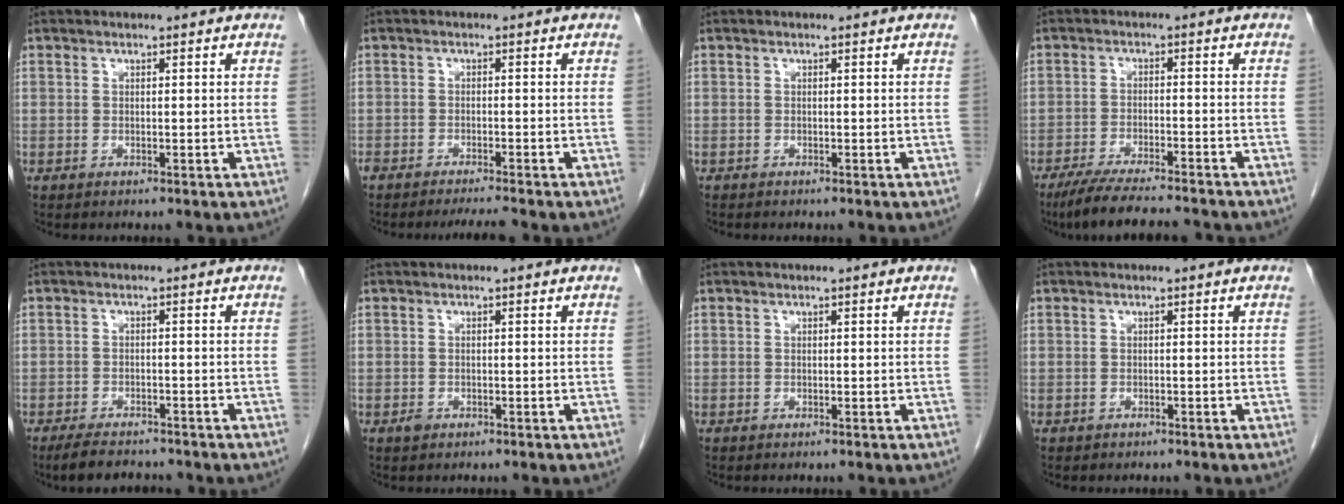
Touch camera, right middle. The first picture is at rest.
{"total": 3.5, "force": [-3.2, -0.4, 1.3], "torque": [-0.018, -0.011, -0.054]}
{"total": 0.0}
{"total": 11.8, "force": [-10.3, 1.1, 5.6], "torque": [-0.087, -0.017, -0.160]}
{"total": 5.2, "force": [-4.5, 1.4, 2.0], "torque": [-0.039, -0.010, -0.073]}
{"total": 0.8, "force": [-0.4, 0.5, 0.3], "torque": [-0.005, 0.001, -0.005]}
{"total": 0.0}
{"total": 0.5, "force": [-0.4, 0.3, 0.0], "torque": [-0.013, 0.002, -0.006]}